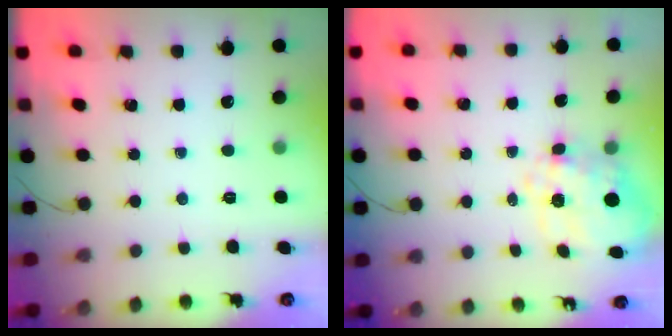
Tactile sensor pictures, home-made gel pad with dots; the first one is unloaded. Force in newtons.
{"total": 11.0, "press": 10.8, "slide": 2.0}